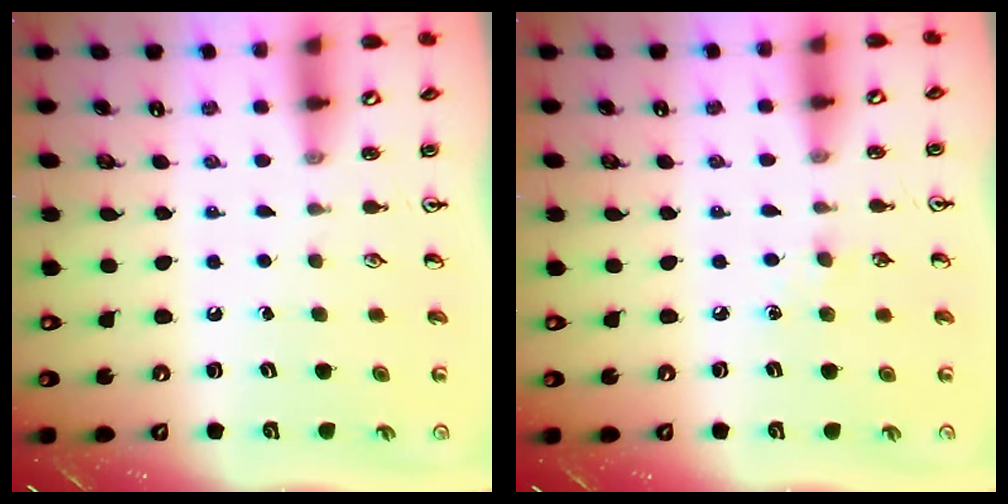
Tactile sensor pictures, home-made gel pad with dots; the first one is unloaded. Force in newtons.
{"total": 4.1, "press": 4.1, "slide": 0.6}